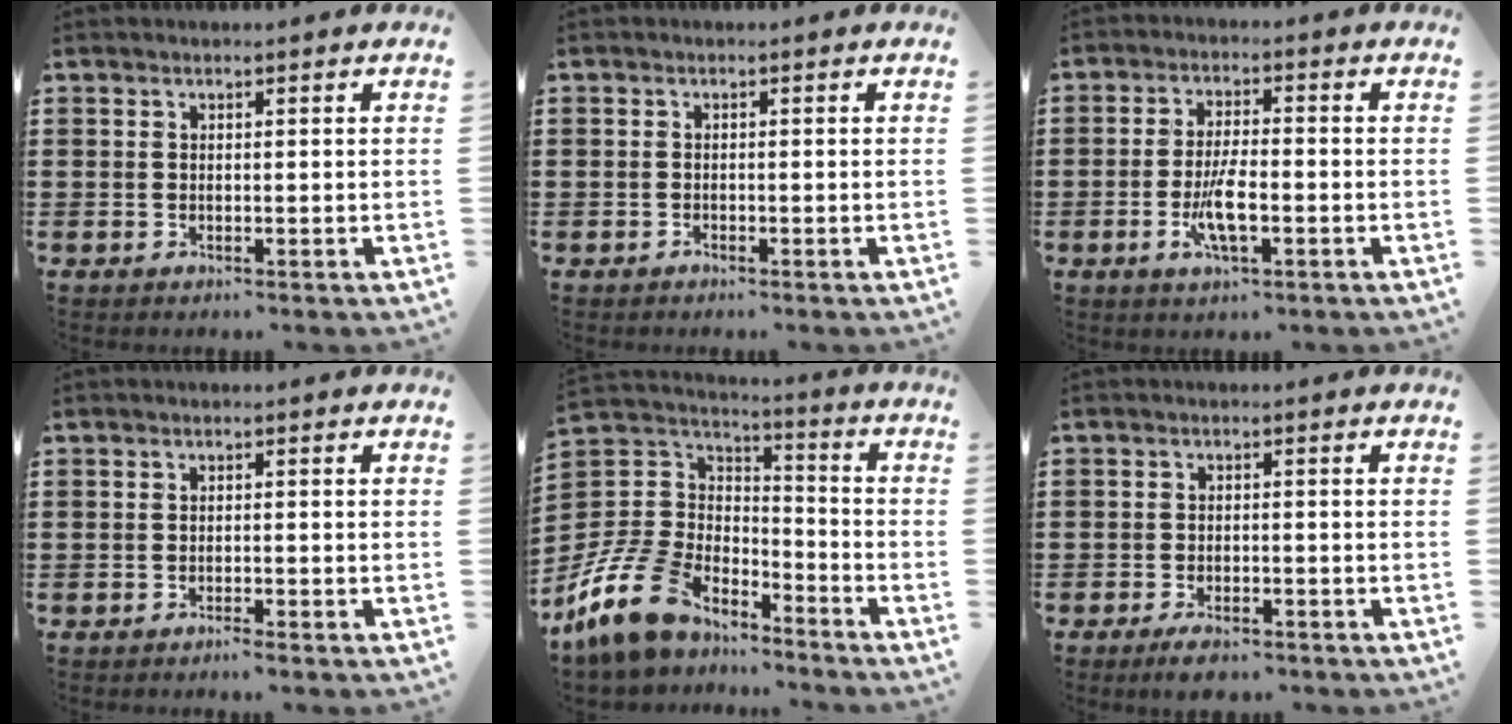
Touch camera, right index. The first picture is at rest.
{"total": 0.6, "force": [-0.5, 0.3, 0.1], "torque": [-0.002, 0.002, -0.011]}
{"total": 6.3, "force": [-2.0, 1.7, 5.8], "torque": [-0.123, -0.008, -0.041]}
{"total": 0.9, "force": [-0.9, -0.1, 0.3], "torque": [-0.008, -0.002, -0.017]}
{"total": 12.4, "force": [-9.0, 6.9, 5.1], "torque": [-0.151, 0.031, -0.180]}
{"total": 2.5, "force": [-2.2, 0.5, 1.0], "torque": [-0.019, 0.006, -0.044]}